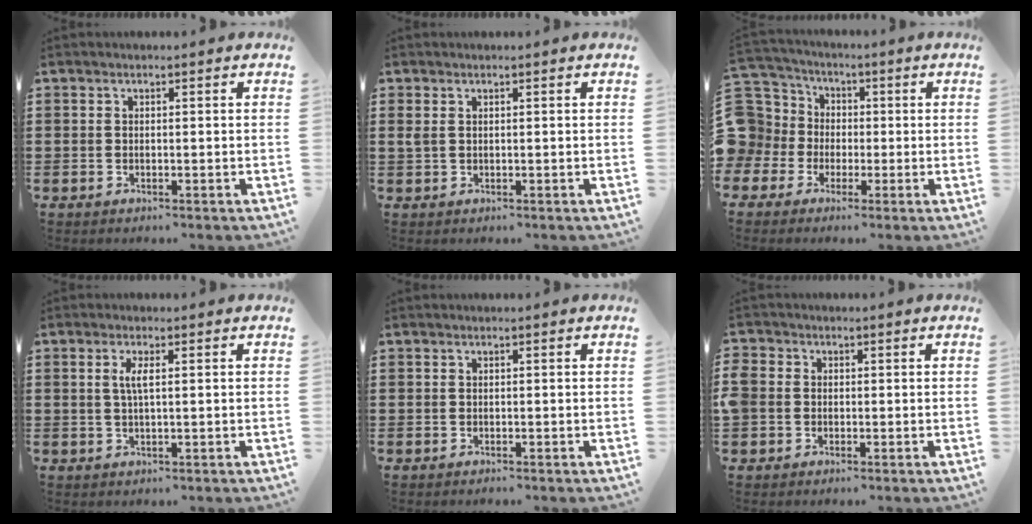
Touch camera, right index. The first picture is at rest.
{"total": 1.0, "force": [0.4, 0.5, 0.8], "torque": [-0.018, 0.003, 0.008]}
{"total": 7.9, "force": [-0.6, 7.9, 0.9], "torque": [-0.076, 0.001, -0.012]}
{"total": 2.4, "force": [0.5, 0.4, 2.4], "torque": [-0.047, 0.003, 0.006]}
{"total": 0.0}
{"total": 2.1, "force": [-0.7, 1.8, 0.8], "torque": [-0.029, 0.005, -0.018]}